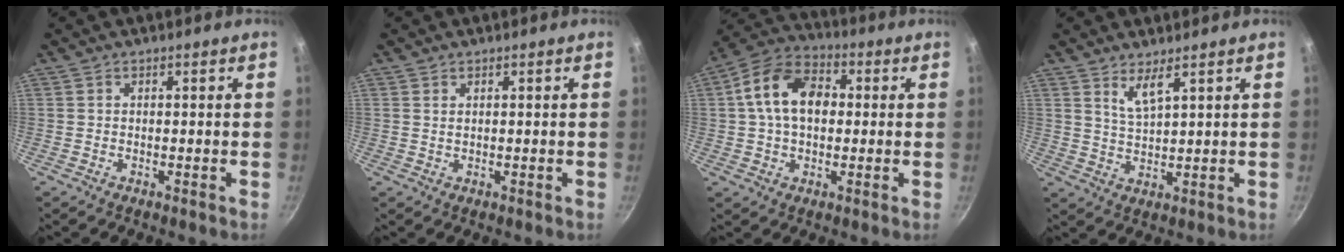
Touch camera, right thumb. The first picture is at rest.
{"total": 0.9, "force": [0.5, 0.5, 0.6], "torque": [-0.010, 0.000, 0.009]}
{"total": 13.2, "force": [1.5, 9.1, 9.5], "torque": [-0.138, 0.025, 0.008]}
{"total": 4.1, "force": [2.7, 0.7, 3.0], "torque": [-0.059, -0.029, 0.057]}